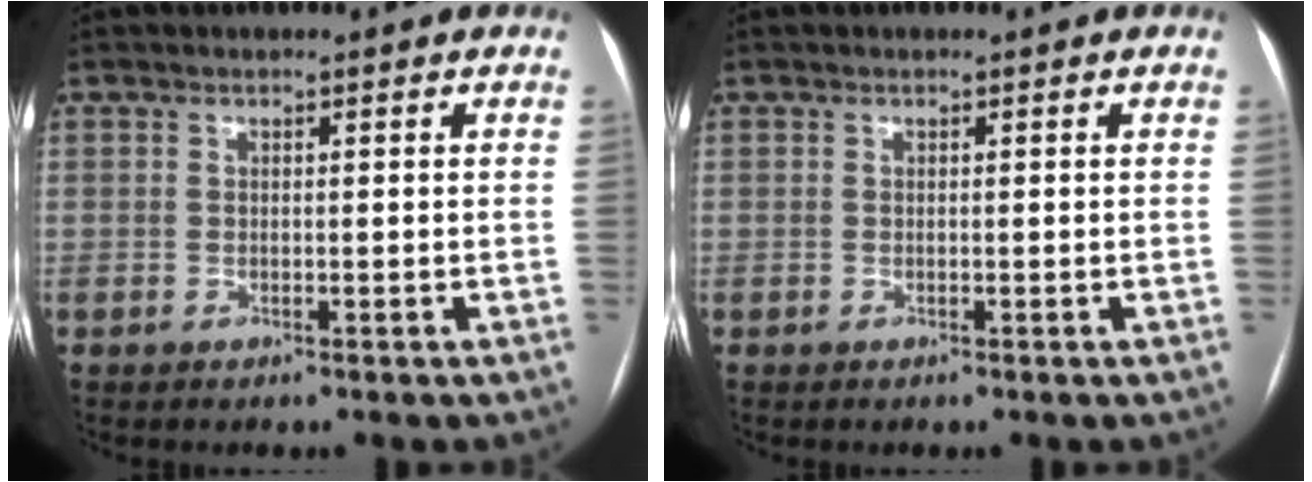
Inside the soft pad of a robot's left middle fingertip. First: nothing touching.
{"total": 0.0}